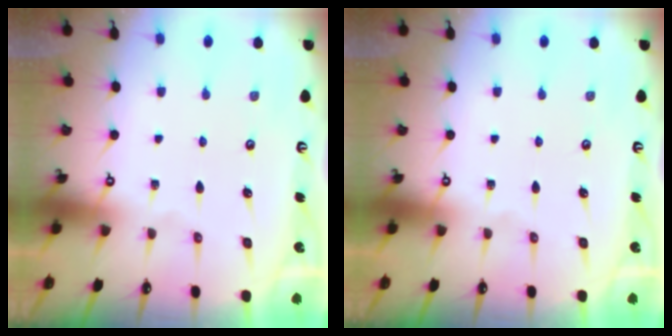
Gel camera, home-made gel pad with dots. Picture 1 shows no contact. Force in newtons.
{"total": 0.0}